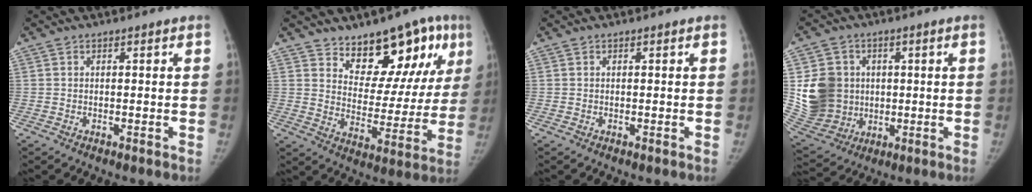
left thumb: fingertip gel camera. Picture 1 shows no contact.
{"total": 16.5, "force": [10.5, 8.4, 9.6], "torque": [-0.057, -0.061, 0.155]}
{"total": 0.0}
{"total": 14.5, "force": [1.2, 12.8, 6.8], "torque": [-0.107, -0.001, 0.047]}